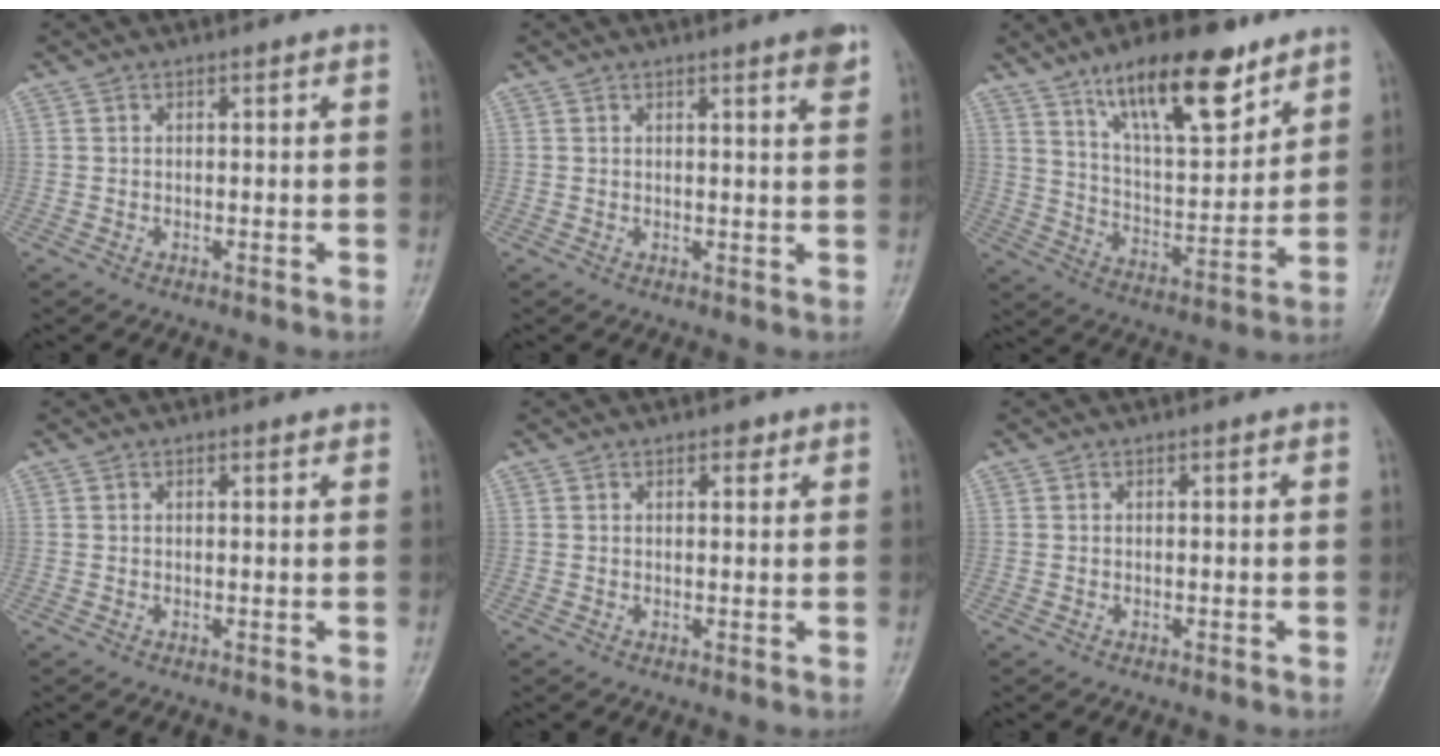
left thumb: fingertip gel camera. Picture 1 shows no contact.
{"total": 3.2, "force": [2.1, 0.2, 2.4], "torque": [-0.030, -0.012, 0.026]}
{"total": 17.3, "force": [11.1, 6.0, 11.8], "torque": [-0.160, -0.059, 0.194]}
{"total": 0.8, "force": [0.6, 0.3, 0.4], "torque": [-0.006, -0.002, 0.007]}
{"total": 1.3, "force": [0.9, 0.6, 0.7], "torque": [-0.004, -0.004, 0.010]}
{"total": 0.0}